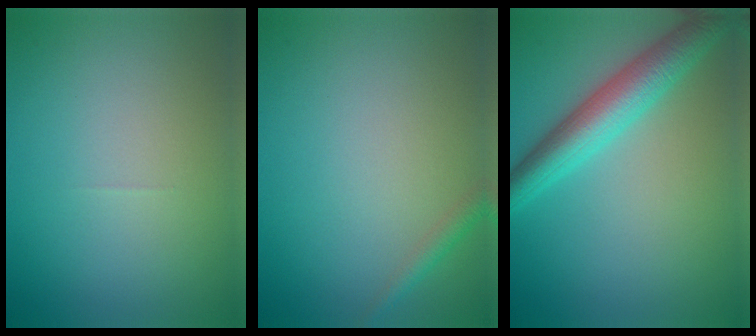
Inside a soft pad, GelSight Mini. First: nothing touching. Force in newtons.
{"total": 1.3, "press": 1.3, "slide": 0.0}
{"total": 5.5, "press": 5.5, "slide": 0.1}